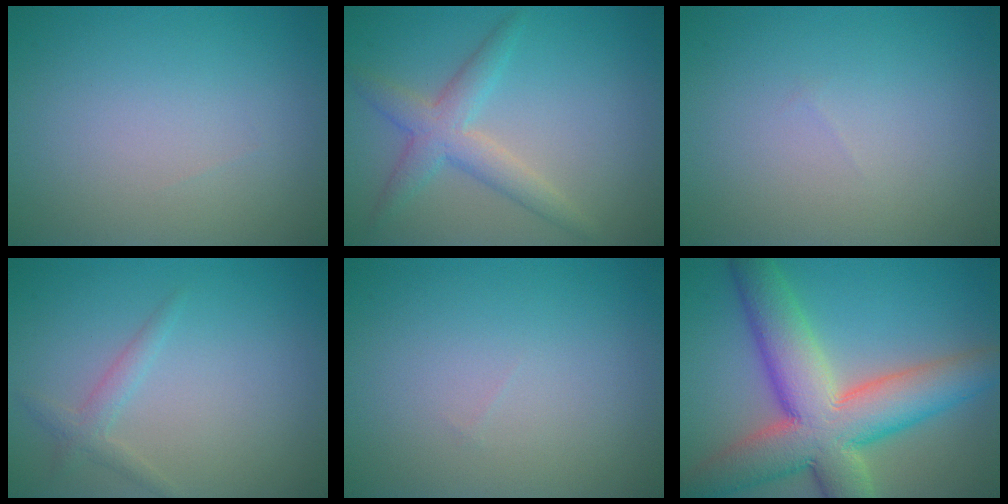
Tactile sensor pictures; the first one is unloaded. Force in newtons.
{"total": 3.5, "press": 3.5, "slide": 0.2}
{"total": 0.0}
{"total": 1.6, "press": 1.6, "slide": 0.1}
{"total": 0.0}
{"total": 11.8, "press": 11.8, "slide": 0.9}